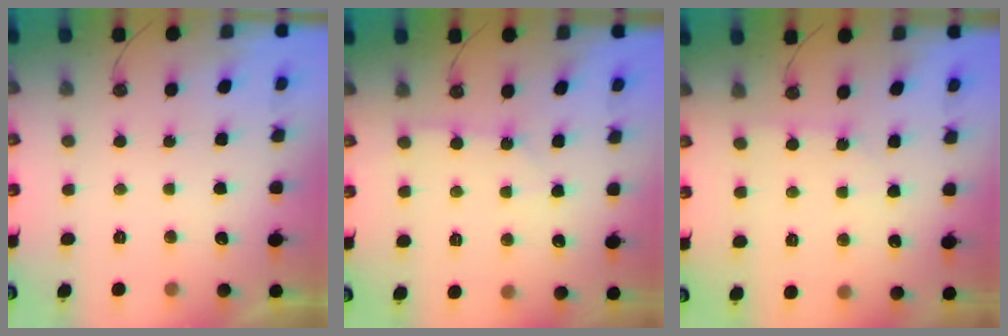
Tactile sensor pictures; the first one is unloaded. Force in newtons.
{"total": 4.9, "press": 4.9, "slide": 0.6}
{"total": 2.7, "press": 2.7, "slide": 0.5}